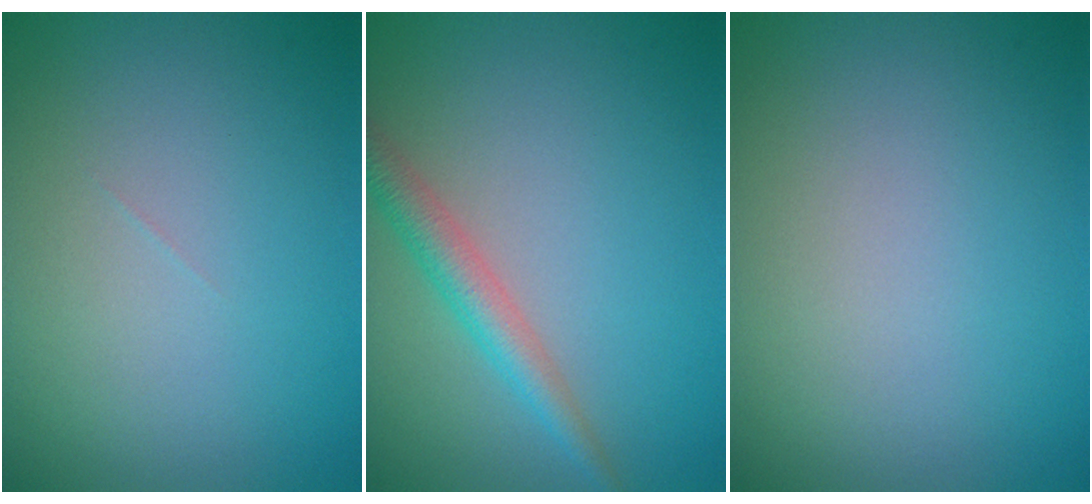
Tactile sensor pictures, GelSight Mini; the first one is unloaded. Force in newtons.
{"total": 2.9, "press": 2.9, "slide": 0.2}
{"total": 0.0}